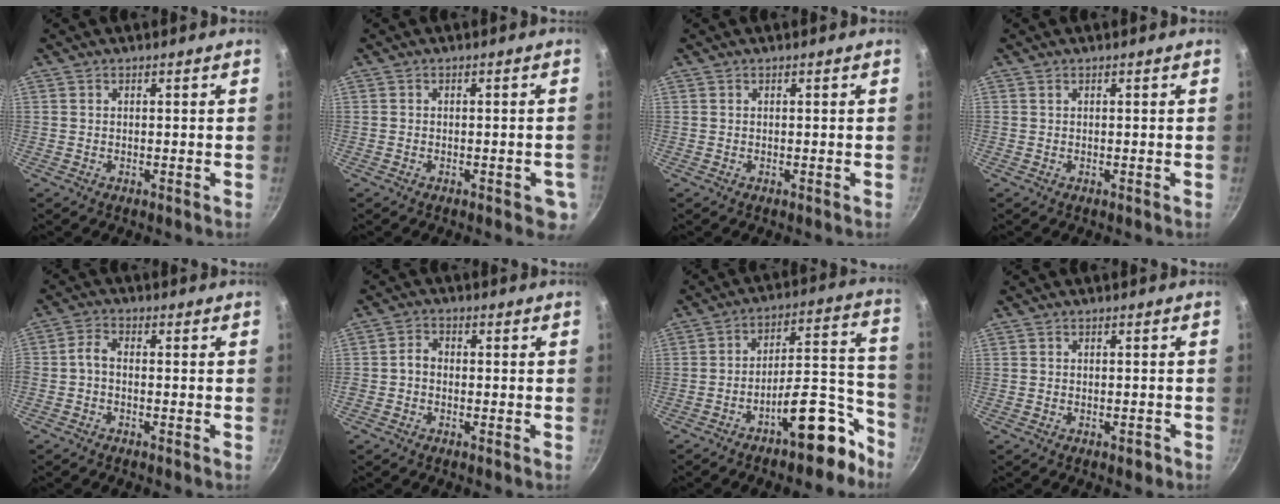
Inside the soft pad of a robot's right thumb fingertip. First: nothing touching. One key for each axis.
{"total": 4.0, "fx": -1.5, "fy": 2.0, "fz": 3.1, "tx": -0.019, "ty": 0.008, "tz": -0.016}
{"total": 0.0}
{"total": 0.0}
{"total": 3.1, "fx": -1.2, "fy": 1.3, "fz": 2.5, "tx": -0.065, "ty": 0.017, "tz": -0.033}
{"total": 2.6, "fx": -0.8, "fy": 2.1, "fz": 1.4, "tx": -0.021, "ty": 0.018, "tz": -0.023}
{"total": 15.2, "fx": -9.4, "fy": 5.8, "fz": 10.4, "tx": -0.097, "ty": 0.105, "tz": -0.141}
{"total": 1.8, "fx": -1.1, "fy": 1.0, "fz": 1.0, "tx": -0.012, "ty": 0.012, "tz": -0.009}